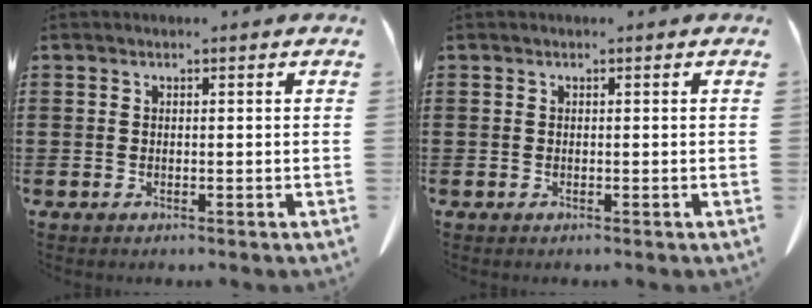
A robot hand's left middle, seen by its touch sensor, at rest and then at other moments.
{"total": 0.0}